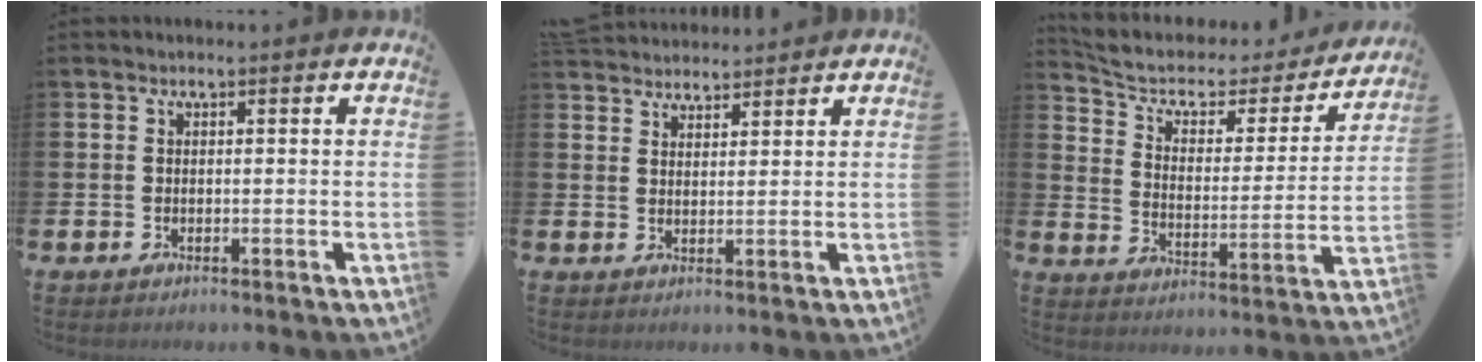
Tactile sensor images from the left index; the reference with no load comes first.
{"total": 3.6, "force": [3.5, 0.8, -0.2], "torque": [-0.006, -0.013, 0.066]}
{"total": 6.2, "force": [5.0, 2.9, 2.2], "torque": [-0.071, -0.036, 0.078]}